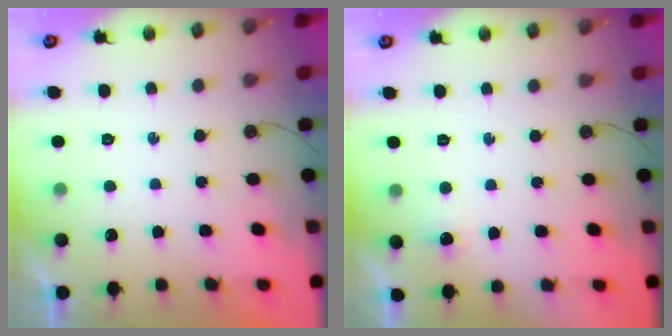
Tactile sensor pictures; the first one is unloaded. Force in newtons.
{"total": 3.0, "press": 2.8, "slide": 1.0}